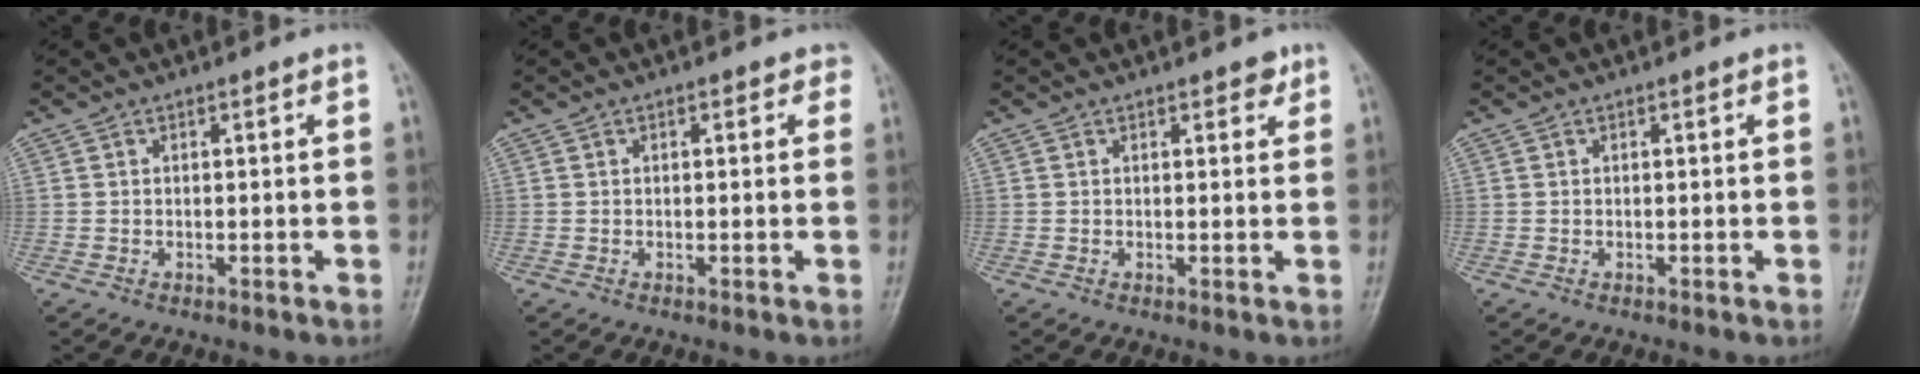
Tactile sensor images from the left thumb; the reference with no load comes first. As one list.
[{"total": 1.6, "force": [0.8, 1.0, 0.9], "torque": [0.007, 0.002, 0.003]}, {"total": 1.8, "force": [1.2, 1.0, 0.9], "torque": [0.003, -0.005, 0.012]}, {"total": 0.0}]